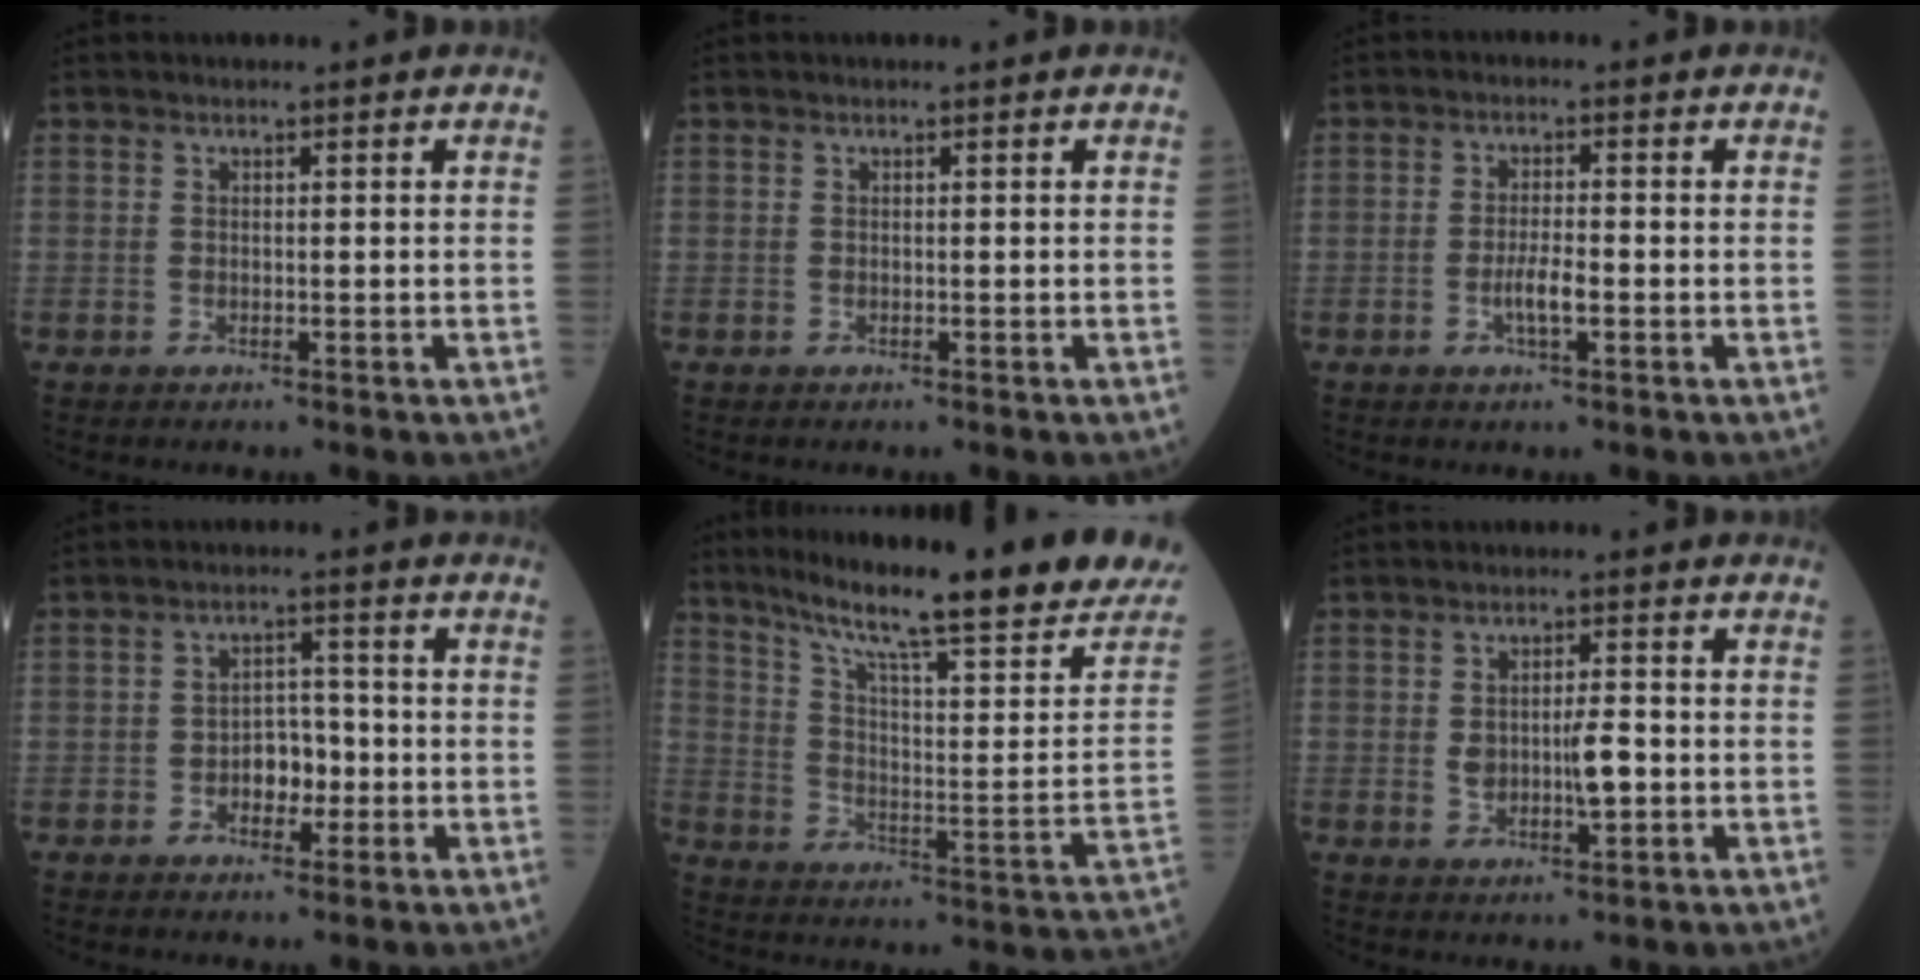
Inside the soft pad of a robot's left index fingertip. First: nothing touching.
{"total": 0.0}
{"total": 3.4, "force": [-1.1, 0.6, 3.1], "torque": [-0.063, 0.000, -0.021]}
{"total": 4.4, "force": [-1.3, 2.7, 3.2], "torque": [-0.048, 0.011, -0.023]}
{"total": 25.8, "force": [20.8, 0.8, 15.3], "torque": [-0.238, -0.055, 0.286]}
{"total": 5.3, "force": [-0.5, 1.8, 4.9], "torque": [-0.088, 0.002, -0.003]}